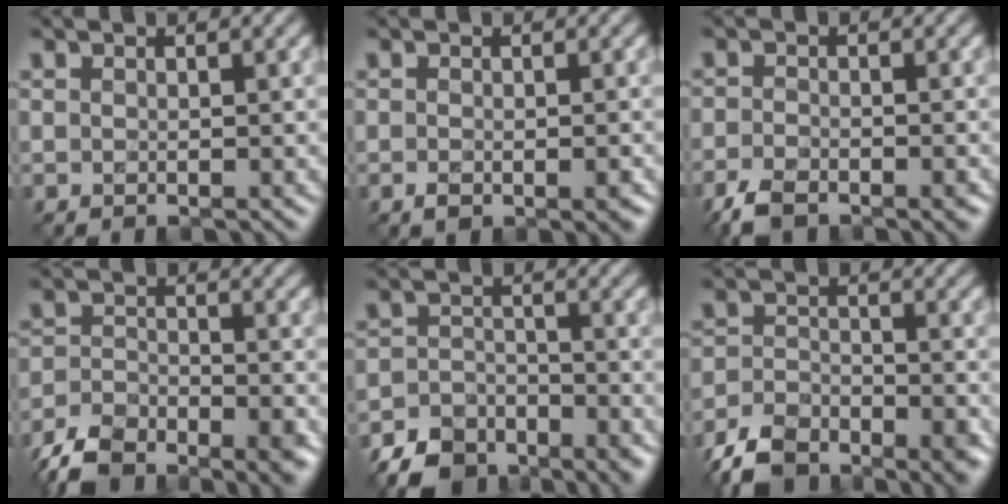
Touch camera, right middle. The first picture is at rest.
{"total": 2.2, "force": [-1.0, 1.0, 1.7], "torque": [-0.027, -0.004, -0.013]}
{"total": 4.5, "force": [-3.3, 1.7, 2.5], "torque": [-0.042, -0.008, -0.065]}
{"total": 8.1, "force": [-6.5, 3.0, 3.9], "torque": [-0.065, -0.021, -0.113]}
{"total": 6.4, "force": [-5.3, 2.9, 2.0], "torque": [-0.031, -0.016, -0.087]}
{"total": 7.8, "force": [-6.2, 3.1, 3.4], "torque": [-0.055, -0.020, -0.108]}